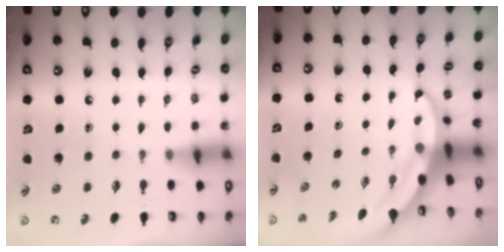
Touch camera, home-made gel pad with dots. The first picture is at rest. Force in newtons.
{"total": 3.9, "press": 3.8, "slide": 0.5}